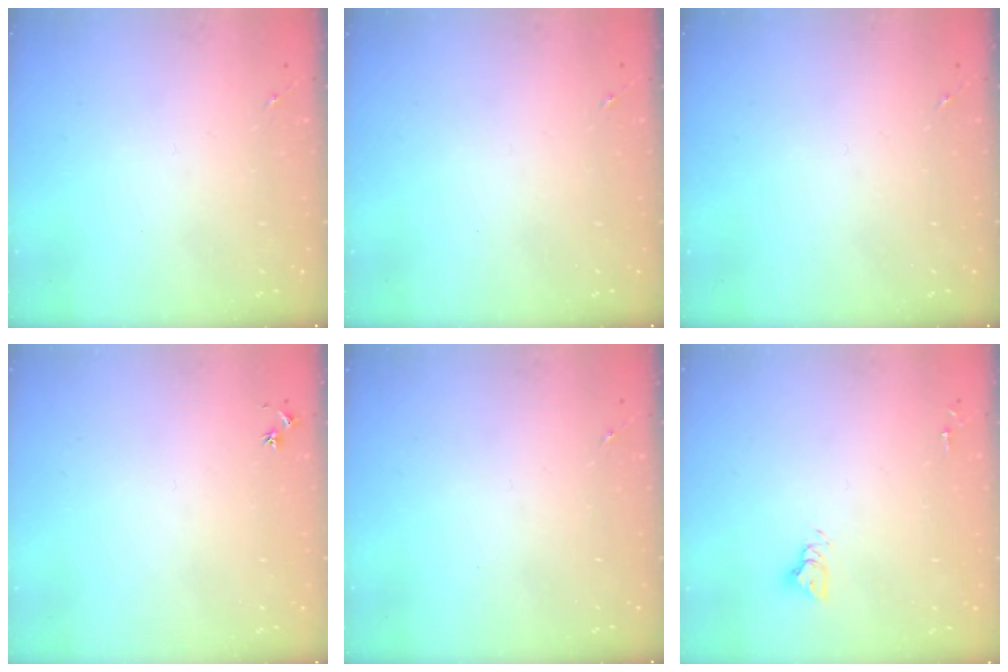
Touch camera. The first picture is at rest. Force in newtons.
{"total": 0.0}
{"total": 0.0}
{"total": 2.5, "press": 2.5, "slide": 0.3}
{"total": 0.0}
{"total": 4.8, "press": 4.8, "slide": 0.4}